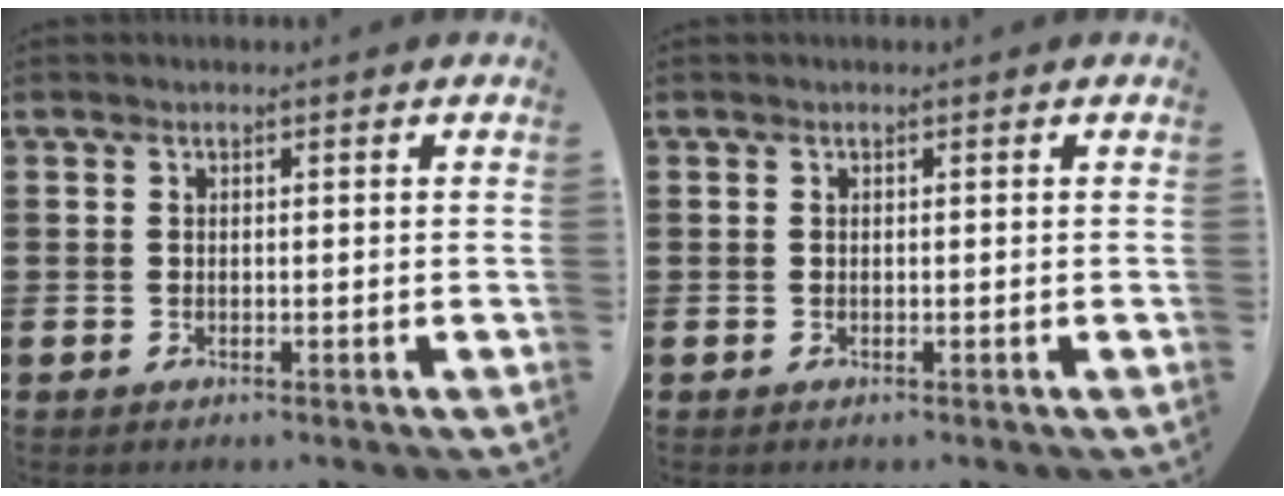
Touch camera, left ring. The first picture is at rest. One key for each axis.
{"total": 0.0}